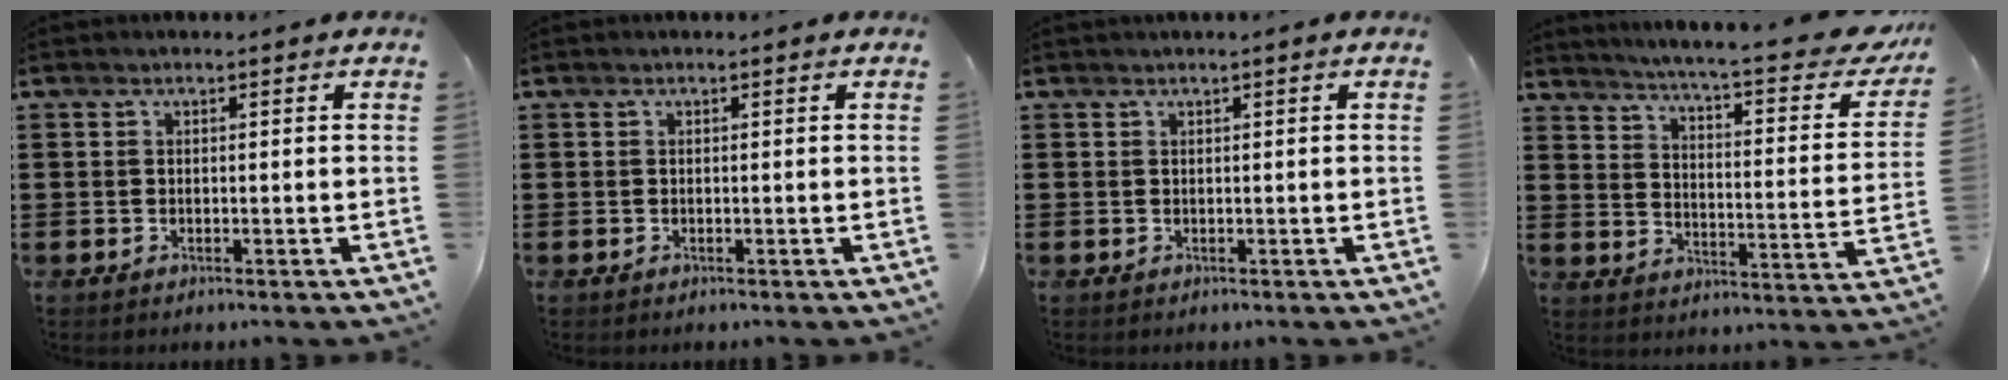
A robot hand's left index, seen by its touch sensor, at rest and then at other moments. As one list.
[{"total": 0.0}, {"total": 0.0}, {"total": 6.1, "force": [5.0, -0.6, 3.4], "torque": [-0.070, -0.049, 0.074]}]